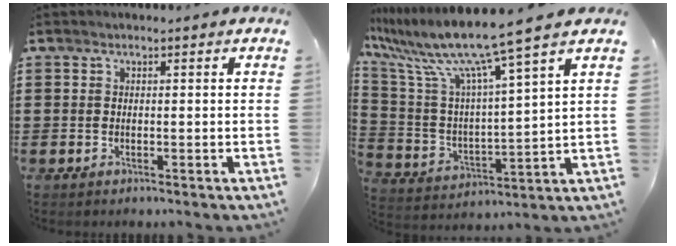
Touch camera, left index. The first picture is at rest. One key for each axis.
{"total": 11.0, "fx": 8.8, "fy": -0.5, "fz": 6.6, "tx": -0.166, "ty": -0.061, "tz": 0.140}